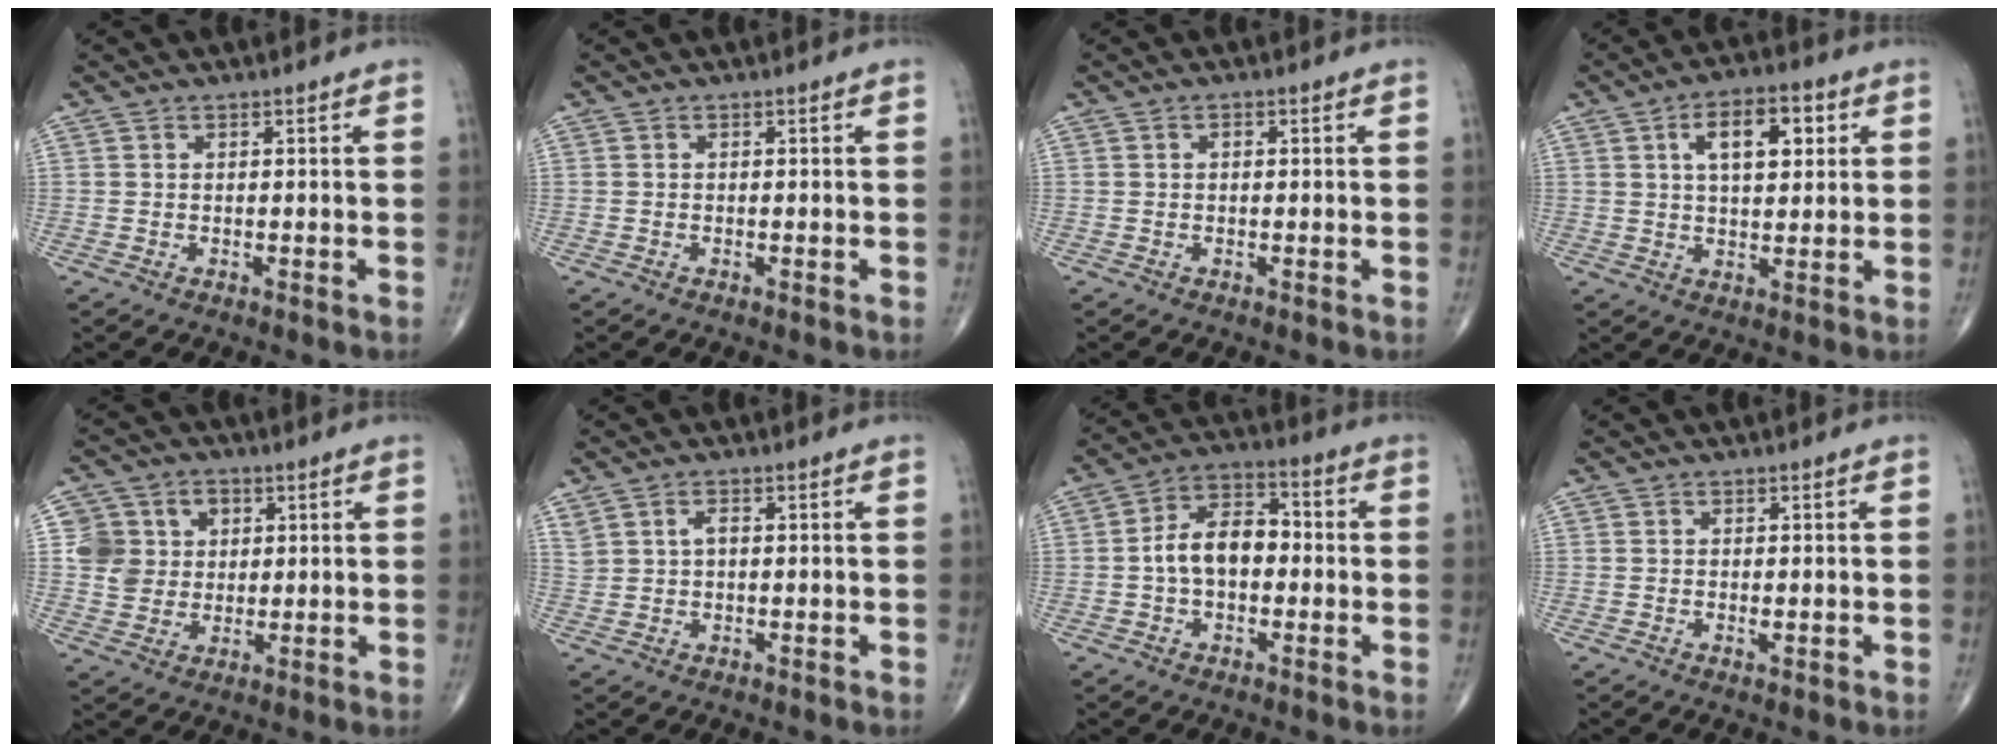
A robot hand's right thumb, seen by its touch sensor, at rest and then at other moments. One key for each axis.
{"total": 0.0}
{"total": 0.9, "fx": 0.2, "fy": 0.6, "fz": 0.7, "tx": -0.009, "ty": 0.004, "tz": 0.001}
{"total": 9.8, "fx": 3.2, "fy": 4.9, "fz": 7.9, "tx": -0.101, "ty": 0.002, "tz": 0.047}
{"total": 8.5, "fx": 2.0, "fy": 7.8, "fz": 2.6, "tx": -0.011, "ty": 0.000, "tz": 0.039}
{"total": 2.9, "fx": 1.0, "fy": 1.8, "fz": 2.0, "tx": -0.039, "ty": 0.004, "tz": 0.024}
{"total": 10.2, "fx": -0.6, "fy": 6.5, "fz": 7.8, "tx": -0.121, "ty": 0.035, "tz": -0.023}
{"total": 0.8, "fx": -0.1, "fy": 0.4, "fz": 0.7, "tx": -0.013, "ty": -0.002, "tz": -0.003}